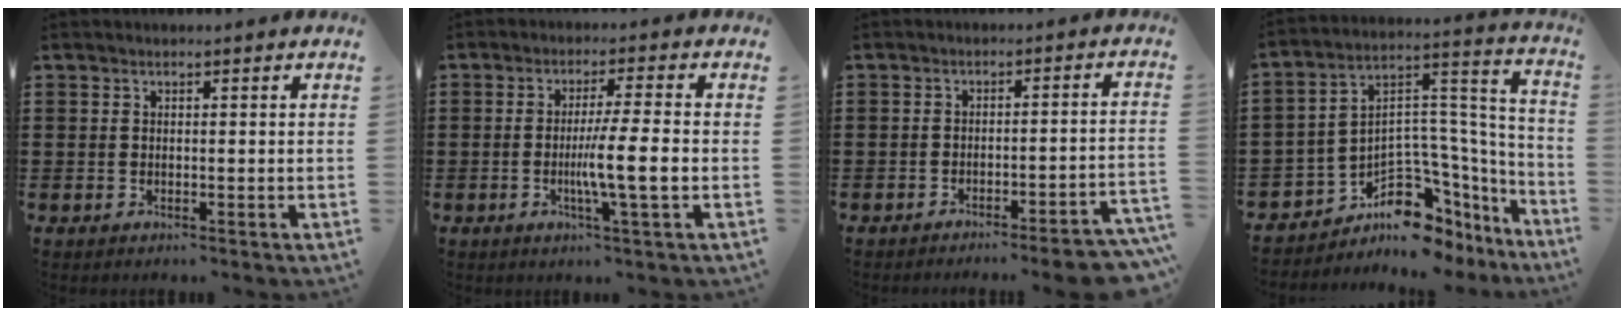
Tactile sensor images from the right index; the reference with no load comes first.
{"total": 7.2, "force": [-1.3, -0.2, 7.0], "torque": [-0.126, -0.012, -0.027]}
{"total": 4.3, "force": [-3.7, -0.2, 2.2], "torque": [-0.037, -0.011, -0.070]}
{"total": 7.5, "force": [-5.3, 4.4, 2.9], "torque": [-0.064, -0.012, -0.095]}